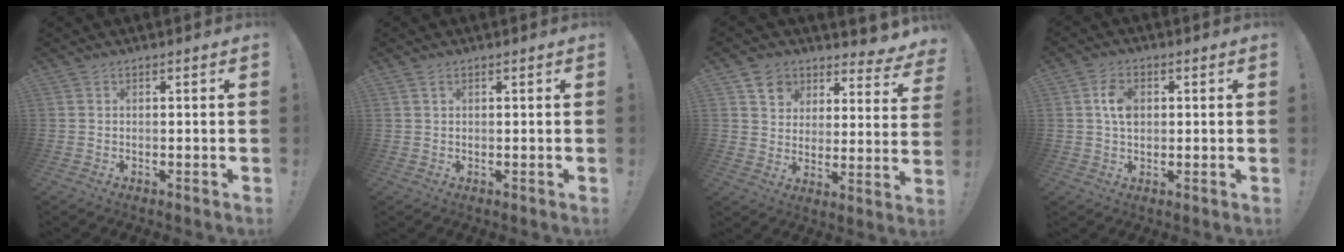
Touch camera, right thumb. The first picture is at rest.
{"total": 0.8, "force": [0.5, 0.5, 0.4], "torque": [-0.011, 0.003, 0.010]}
{"total": 7.3, "force": [4.7, 5.0, 2.4], "torque": [-0.035, -0.045, 0.090]}
{"total": 6.6, "force": [1.0, 4.6, 4.6], "torque": [-0.072, 0.002, 0.017]}